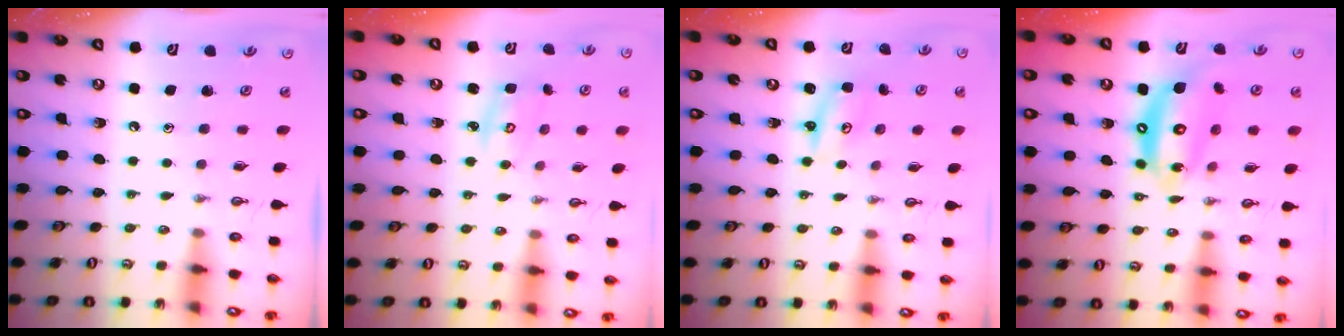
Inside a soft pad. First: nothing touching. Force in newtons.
{"total": 3.4, "press": 3.4, "slide": 0.2}
{"total": 2.6, "press": 2.6, "slide": 0.2}
{"total": 13.5, "press": 13.4, "slide": 1.6}